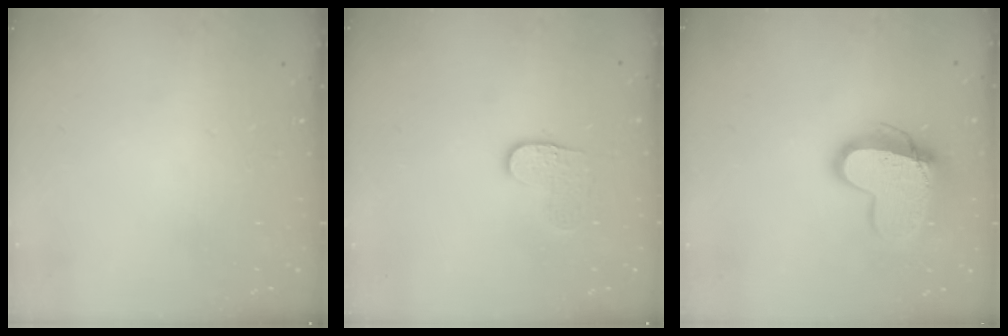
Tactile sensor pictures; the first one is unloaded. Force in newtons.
{"total": 4.0, "press": 3.9, "slide": 0.4}
{"total": 14.7, "press": 14.7, "slide": 1.3}